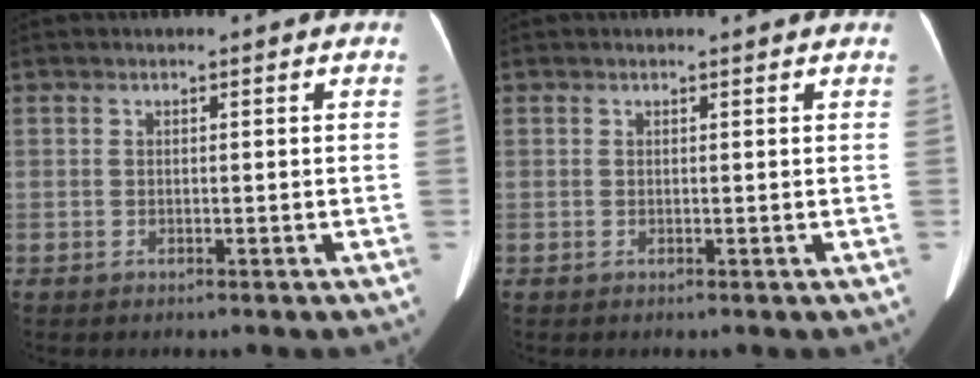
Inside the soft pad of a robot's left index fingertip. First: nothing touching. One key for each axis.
{"total": 0.9, "fx": 0.9, "fy": 0.1, "fz": 0.3, "tx": -0.010, "ty": 0.003, "tz": 0.011}